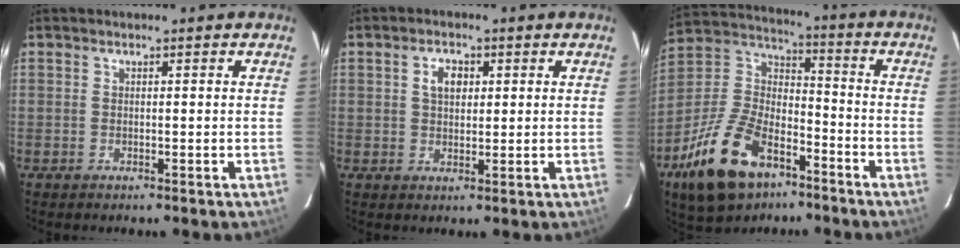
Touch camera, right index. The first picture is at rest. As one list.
[{"total": 3.9, "force": [1.2, 2.6, 2.6], "torque": [-0.044, 0.010, 0.022]}, {"total": 20.5, "force": [-11.6, 11.1, 12.8], "torque": [-0.272, 0.006, -0.201]}]